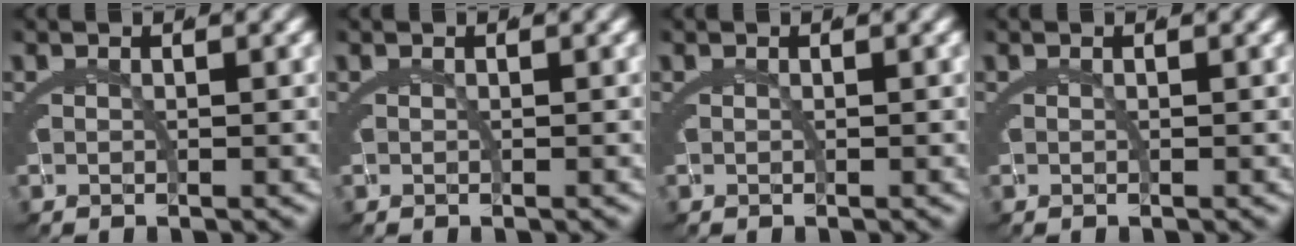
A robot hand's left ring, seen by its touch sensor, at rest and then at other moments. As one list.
[{"total": 0.0}, {"total": 0.0}, {"total": 0.0}]